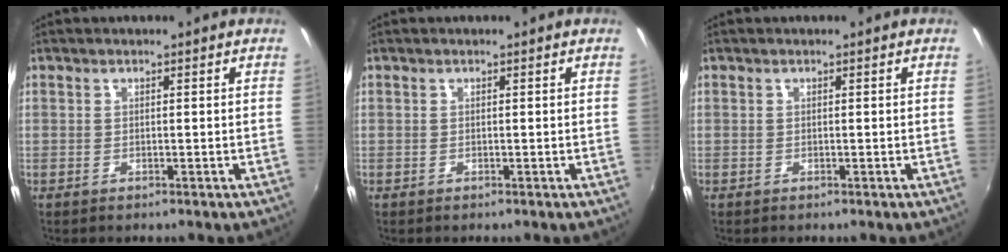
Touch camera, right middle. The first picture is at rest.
{"total": 0.0}
{"total": 0.0}